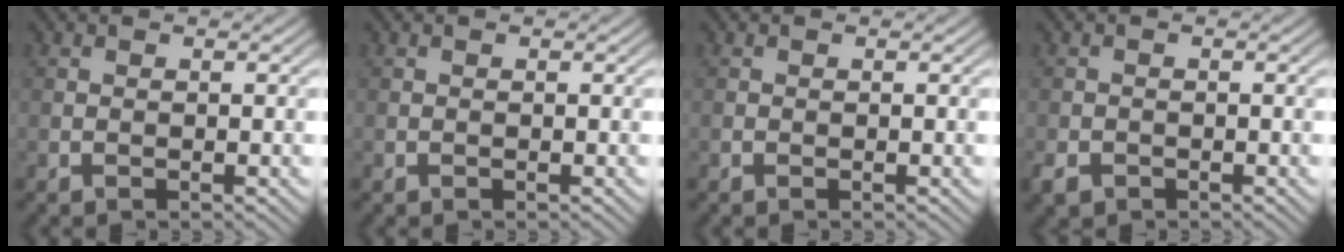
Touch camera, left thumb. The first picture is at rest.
{"total": 0.0}
{"total": 0.0}
{"total": 2.0, "force": [-1.3, 1.3, 0.7], "torque": [-0.018, -0.006, -0.033]}